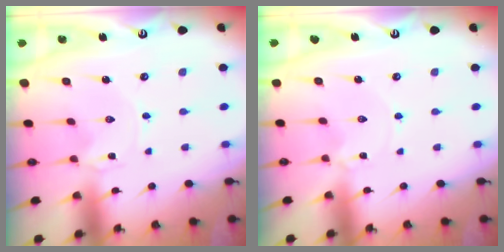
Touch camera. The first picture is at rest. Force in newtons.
{"total": 1.2, "press": 1.1, "slide": 0.3}